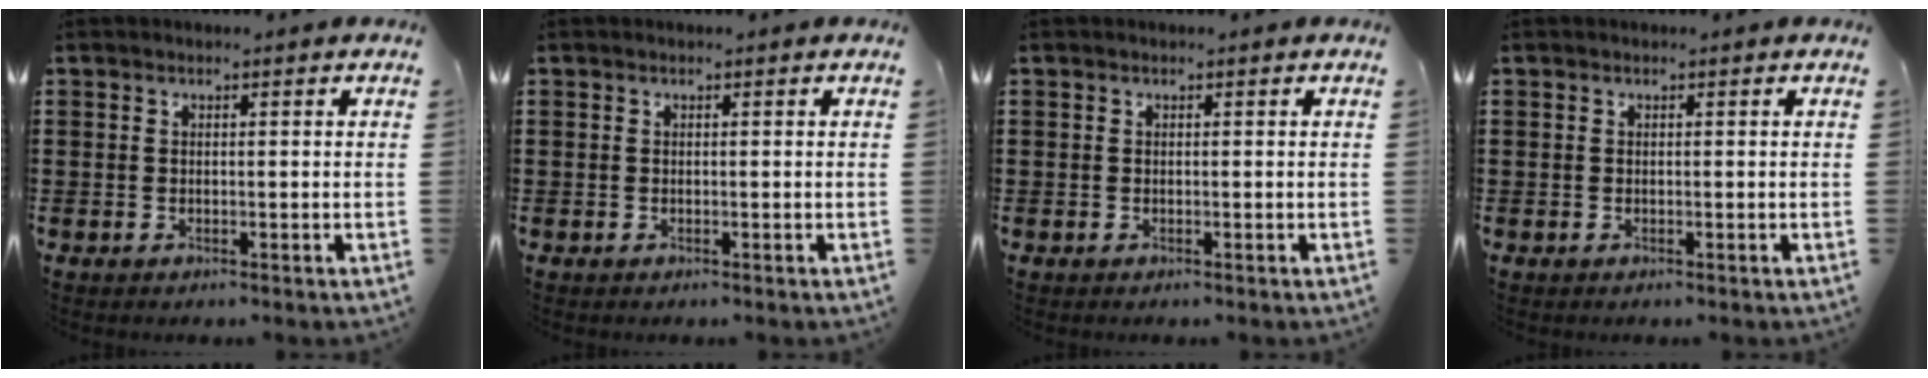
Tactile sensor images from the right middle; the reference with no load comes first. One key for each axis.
{"total": 0.0}
{"total": 0.0}
{"total": 0.0}